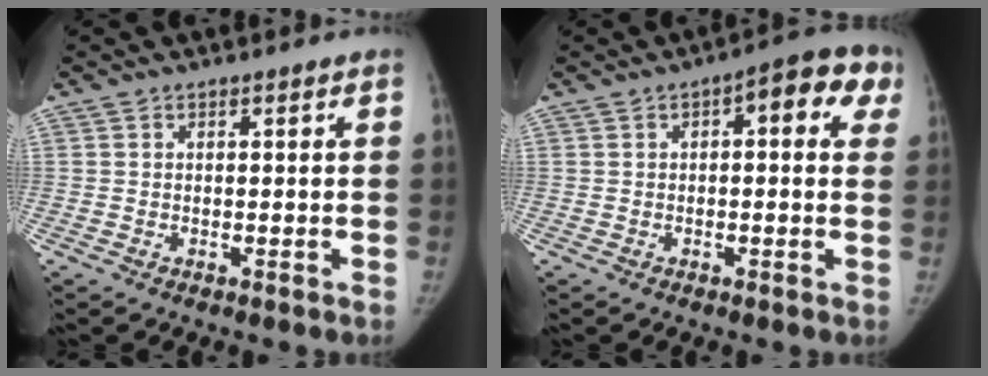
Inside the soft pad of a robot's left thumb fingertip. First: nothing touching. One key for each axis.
{"total": 8.1, "fx": 2.7, "fy": 3.3, "fz": 6.8, "tx": -0.059, "ty": 0.018, "tz": 0.020}